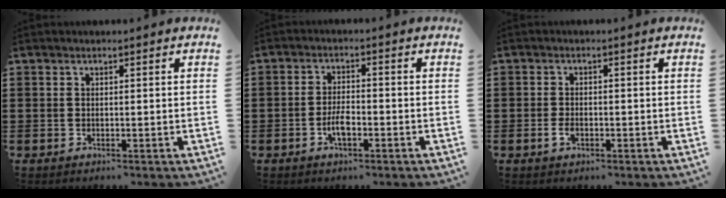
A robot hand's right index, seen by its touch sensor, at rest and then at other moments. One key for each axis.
{"total": 3.8, "fx": -1.5, "fy": 1.4, "fz": 3.2, "tx": -0.070, "ty": 0.000, "tz": -0.032}
{"total": 1.8, "fx": -0.7, "fy": 1.0, "fz": 1.3, "tx": -0.033, "ty": -0.002, "tz": -0.016}